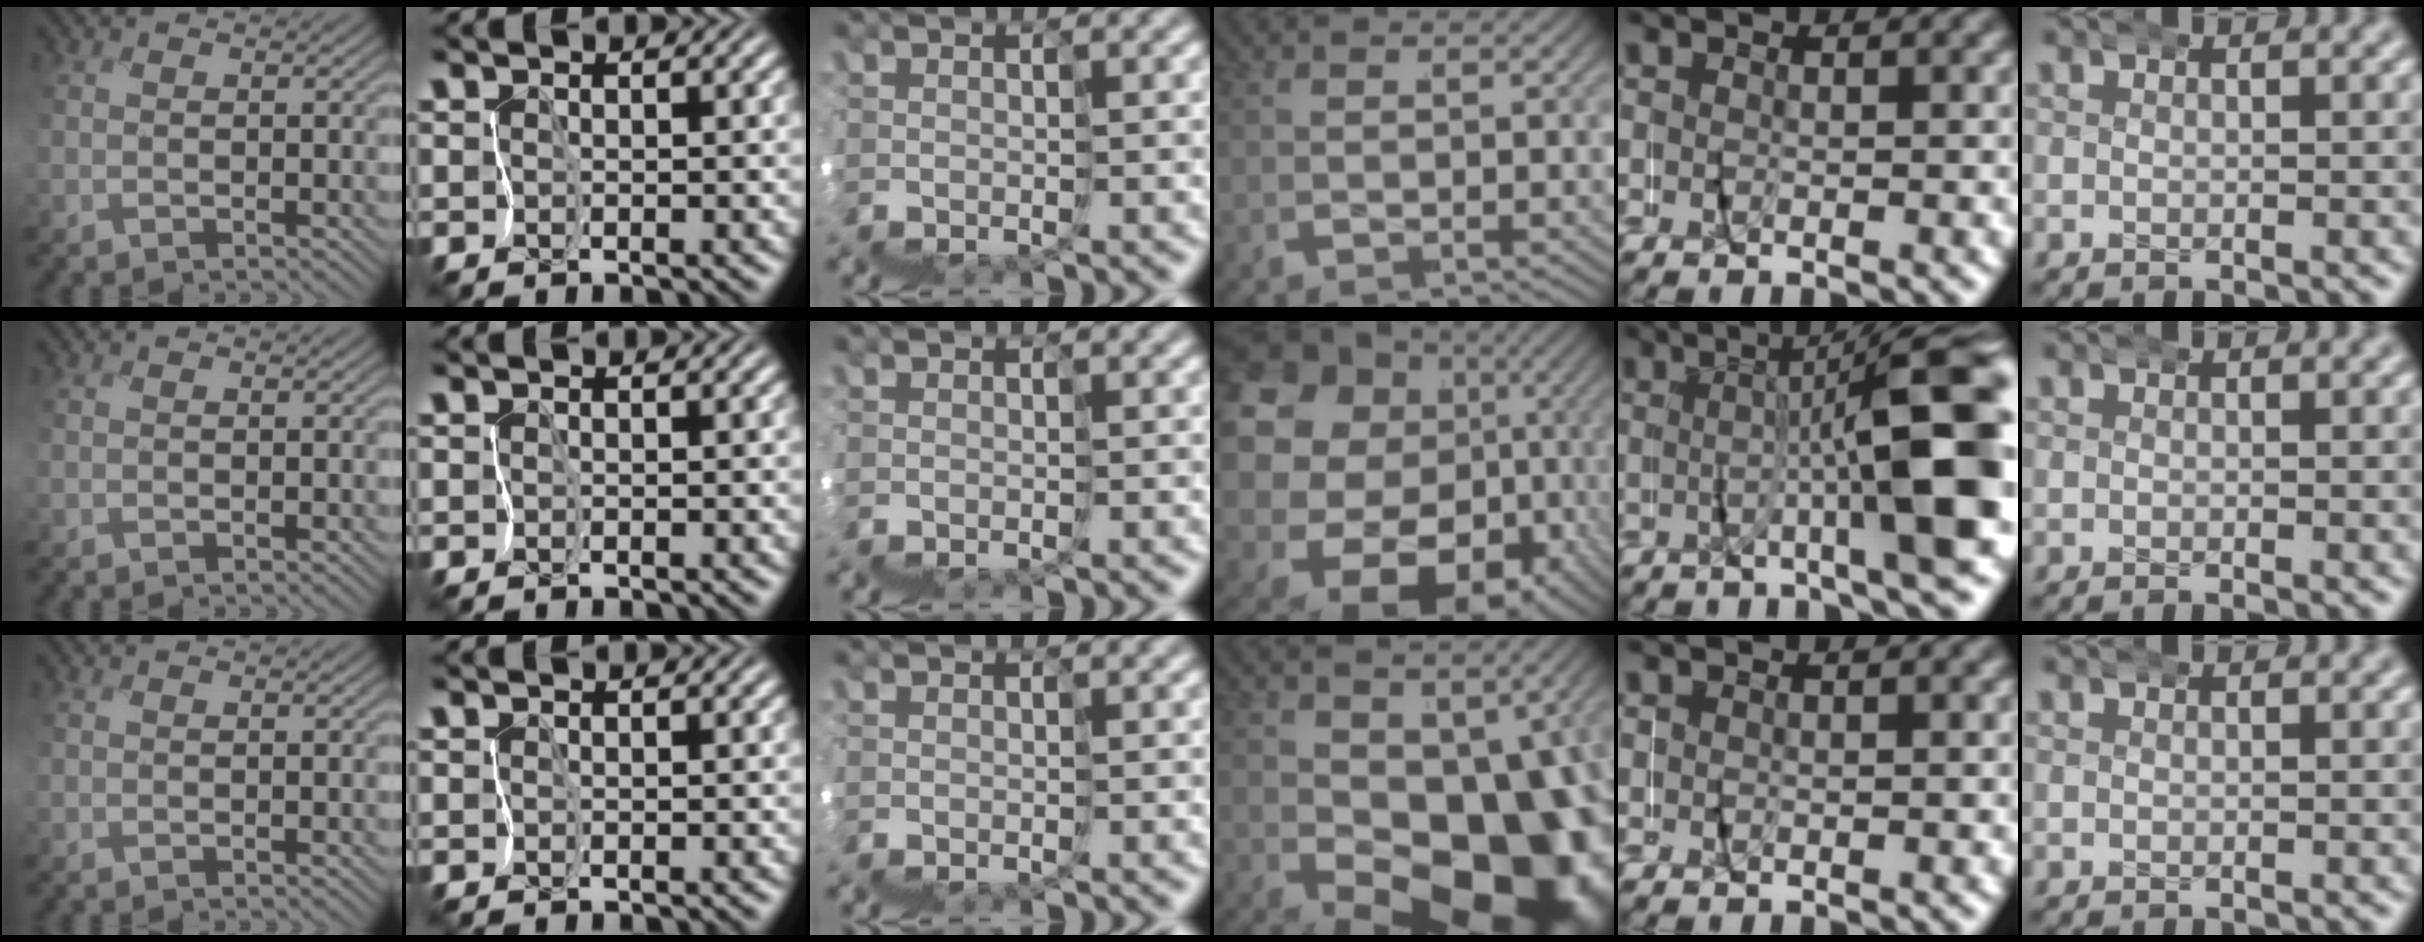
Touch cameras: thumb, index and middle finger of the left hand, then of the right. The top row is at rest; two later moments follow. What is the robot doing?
{"motion": "wrap", "object": "netting"}